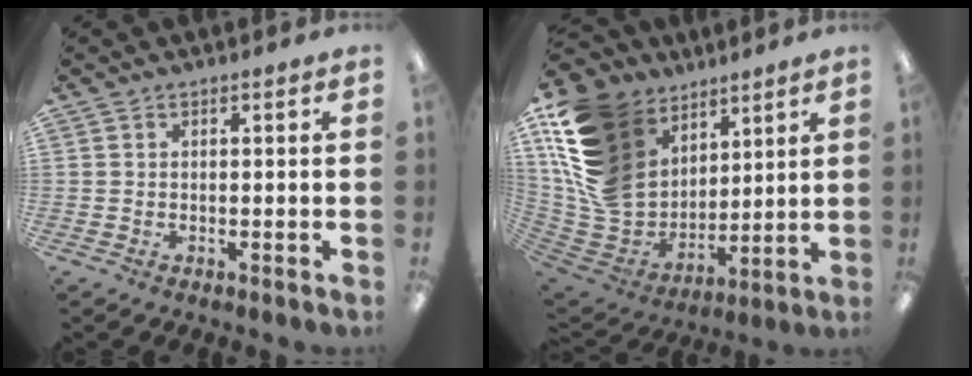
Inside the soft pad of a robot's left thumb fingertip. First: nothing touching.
{"total": 20.6, "force": [9.4, 15.1, 10.4], "torque": [-0.244, -0.052, 0.182]}